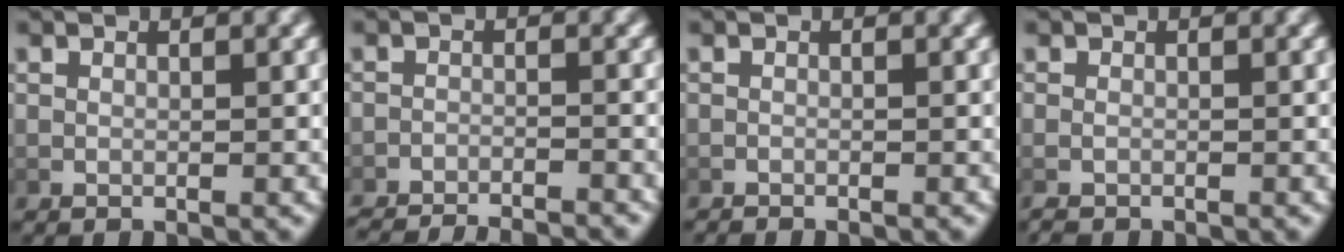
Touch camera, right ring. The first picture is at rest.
{"total": 7.4, "force": [-7.2, 1.6, 0.8], "torque": [0.005, -0.012, -0.117]}
{"total": 0.8, "force": [-0.8, -0.2, -0.1], "torque": [-0.001, -0.005, -0.012]}
{"total": 0.8, "force": [-0.7, 0.3, 0.3], "torque": [-0.013, -0.011, -0.006]}